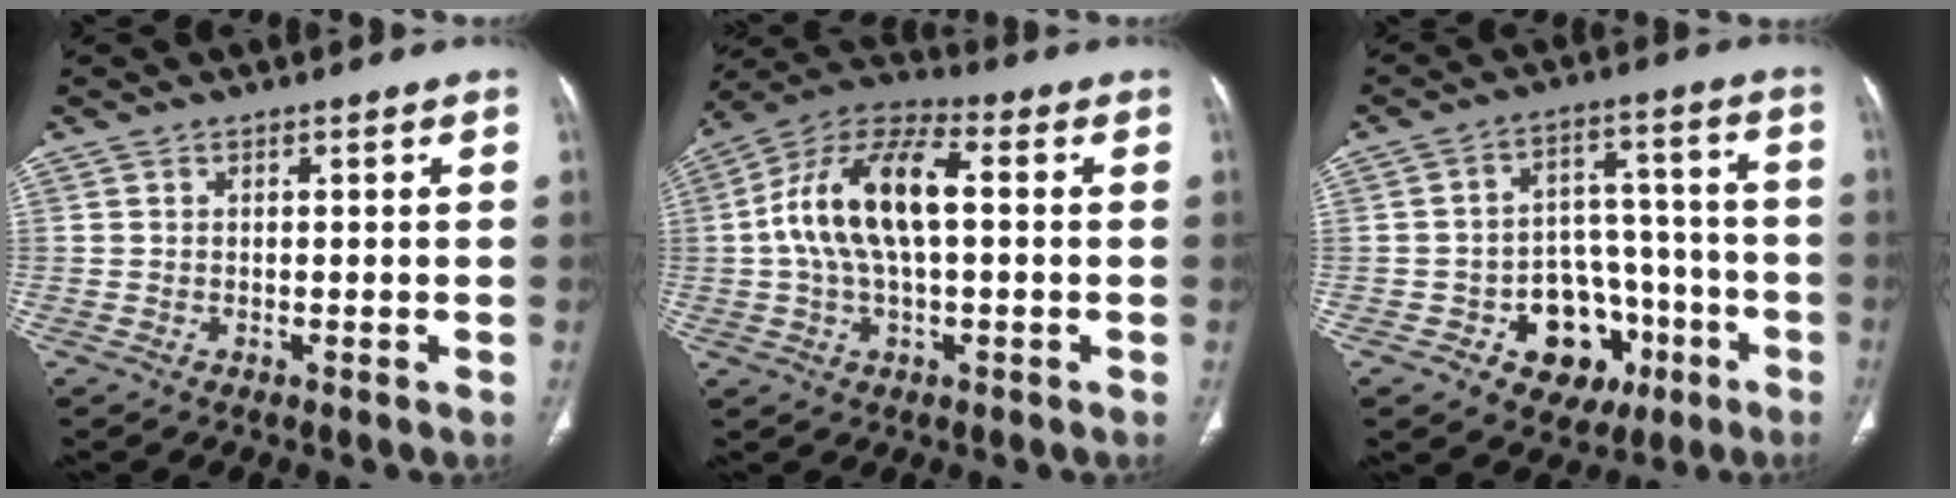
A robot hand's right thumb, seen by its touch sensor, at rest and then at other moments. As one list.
[{"total": 15.1, "force": [1.1, 7.3, 13.2], "torque": [-0.257, 0.036, 0.014]}, {"total": 14.1, "force": [-6.0, 10.4, 7.3], "torque": [-0.054, 0.059, -0.075]}]